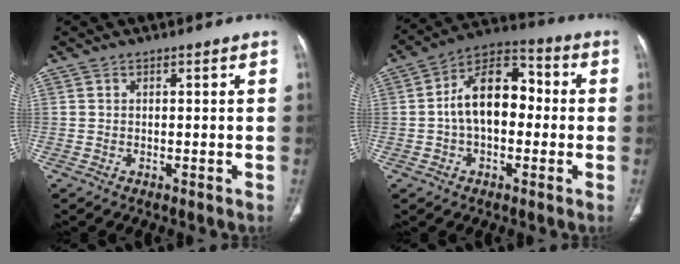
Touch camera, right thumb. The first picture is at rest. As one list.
[{"total": 13.9, "force": [-0.1, 8.6, 10.9], "torque": [-0.165, 0.040, -0.013]}]